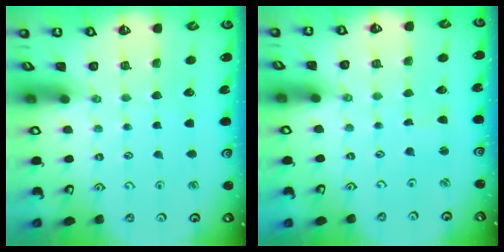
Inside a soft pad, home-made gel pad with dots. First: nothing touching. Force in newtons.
{"total": 1.1, "press": 1.1, "slide": 0.2}